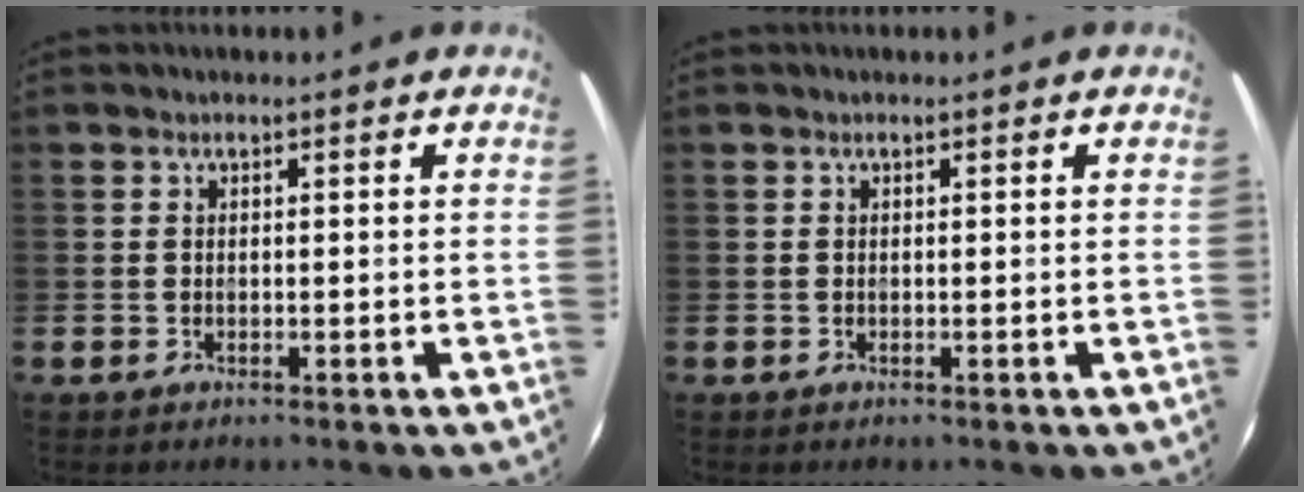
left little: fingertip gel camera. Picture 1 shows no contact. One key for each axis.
{"total": 0.0}